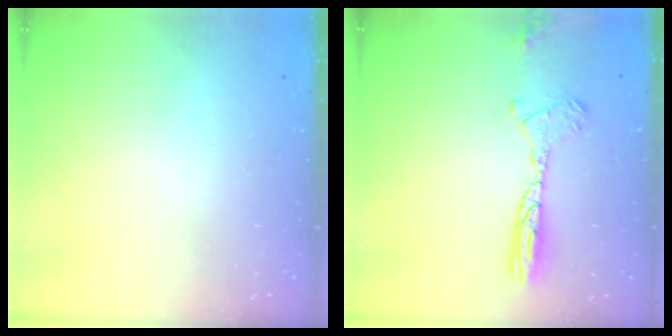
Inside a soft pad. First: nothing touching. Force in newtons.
{"total": 13.0, "press": 12.6, "slide": 3.3}